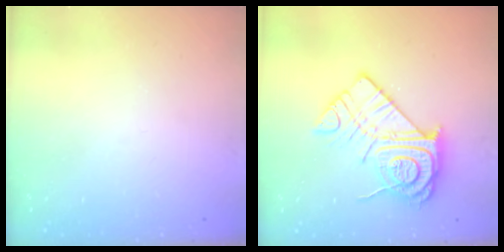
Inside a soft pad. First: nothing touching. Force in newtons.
{"total": 17.3, "press": 17.2, "slide": 1.3}